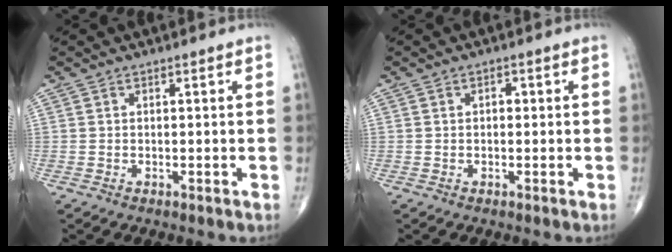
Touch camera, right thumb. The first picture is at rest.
{"total": 1.1, "force": [0.1, 0.7, 0.8], "torque": [-0.010, 0.003, 0.000]}